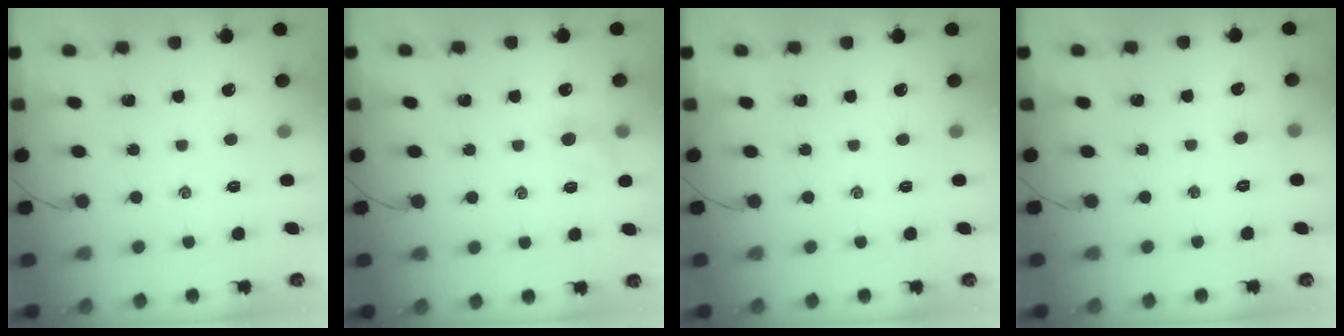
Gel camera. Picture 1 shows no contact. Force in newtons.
{"total": 6.1, "press": 5.9, "slide": 1.3}
{"total": 0.0}
{"total": 2.8, "press": 2.6, "slide": 1.0}